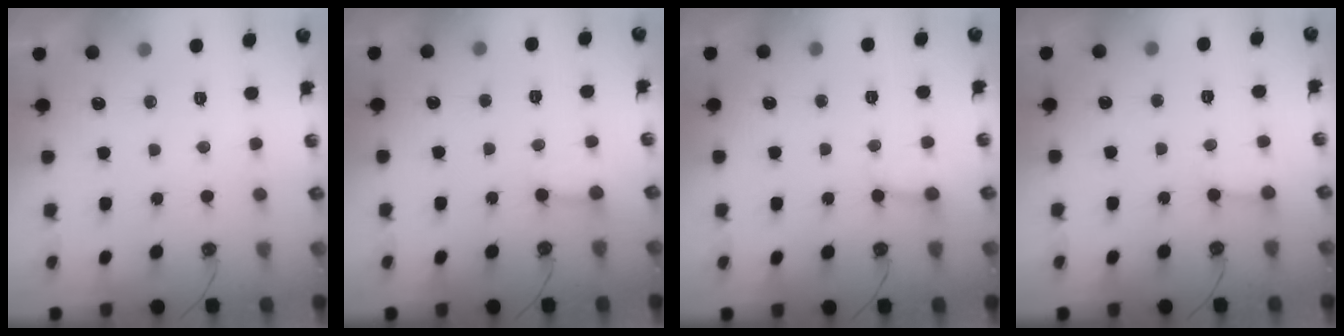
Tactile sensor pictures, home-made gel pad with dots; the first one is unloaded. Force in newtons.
{"total": 2.5, "press": 2.5, "slide": 0.4}
{"total": 1.7, "press": 1.7, "slide": 0.0}
{"total": 2.4, "press": 2.4, "slide": 0.2}